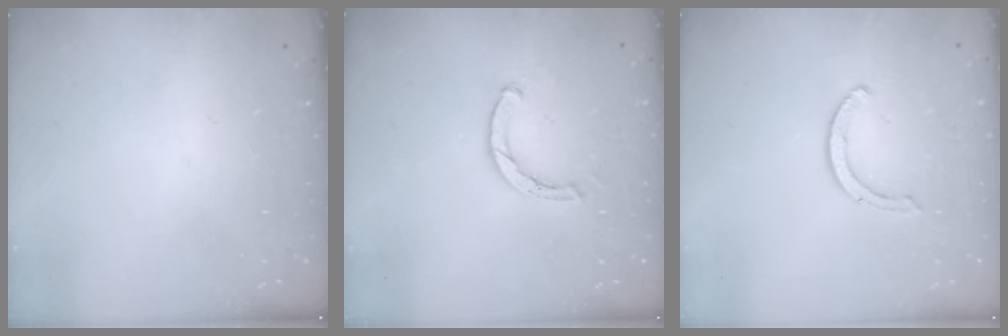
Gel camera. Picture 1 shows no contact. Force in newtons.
{"total": 2.0, "press": 2.0, "slide": 0.2}
{"total": 2.9, "press": 2.9, "slide": 0.4}